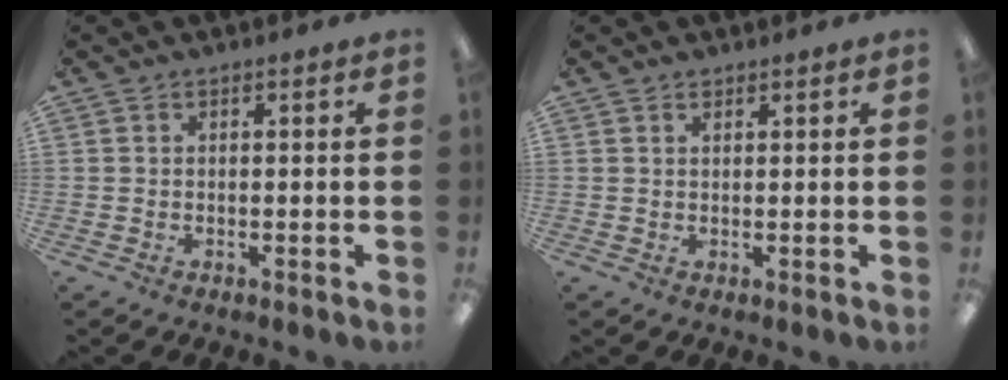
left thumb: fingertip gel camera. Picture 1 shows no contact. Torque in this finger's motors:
{"motor_torque": [0.18, 0.08, -0.32, -0.08, -0.03]}